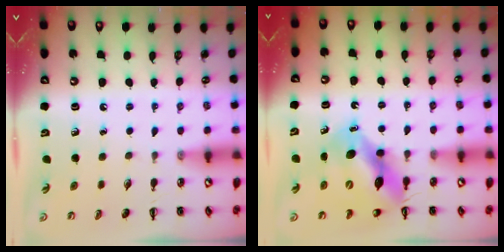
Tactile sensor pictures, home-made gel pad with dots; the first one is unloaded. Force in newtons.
{"total": 11.7, "press": 11.2, "slide": 3.1}